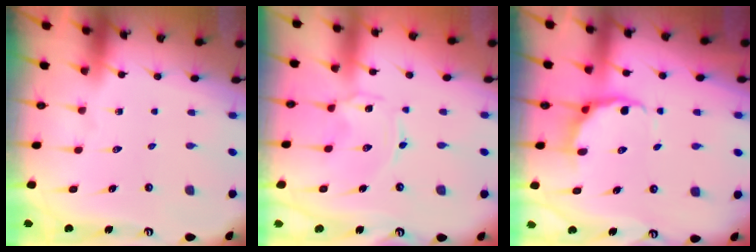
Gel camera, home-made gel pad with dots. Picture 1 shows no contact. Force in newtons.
{"total": 0.7, "press": 0.7, "slide": 0.1}
{"total": 7.8, "press": 7.1, "slide": 3.0}